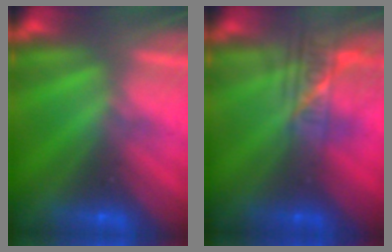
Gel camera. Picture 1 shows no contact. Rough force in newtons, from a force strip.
{"total": 2.3}